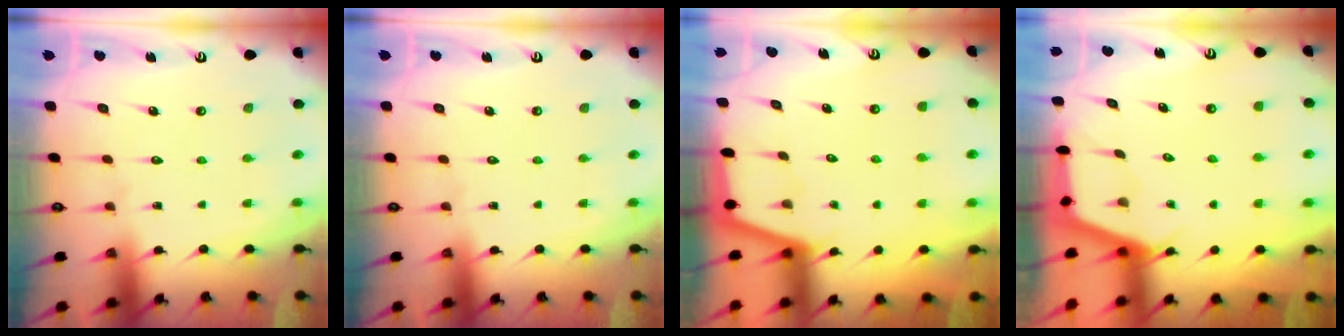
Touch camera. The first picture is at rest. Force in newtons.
{"total": 0.0}
{"total": 2.4, "press": 2.3, "slide": 0.4}
{"total": 2.5, "press": 2.5, "slide": 0.4}